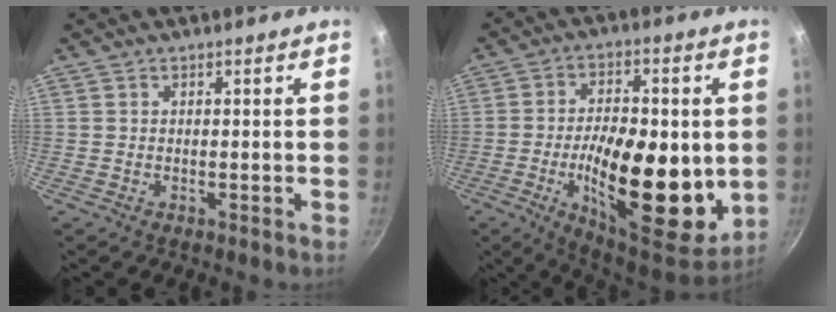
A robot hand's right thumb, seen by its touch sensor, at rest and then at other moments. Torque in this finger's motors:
{"motor_torque": [1.04, 3.97, 2.02, 0.01, 0.52]}